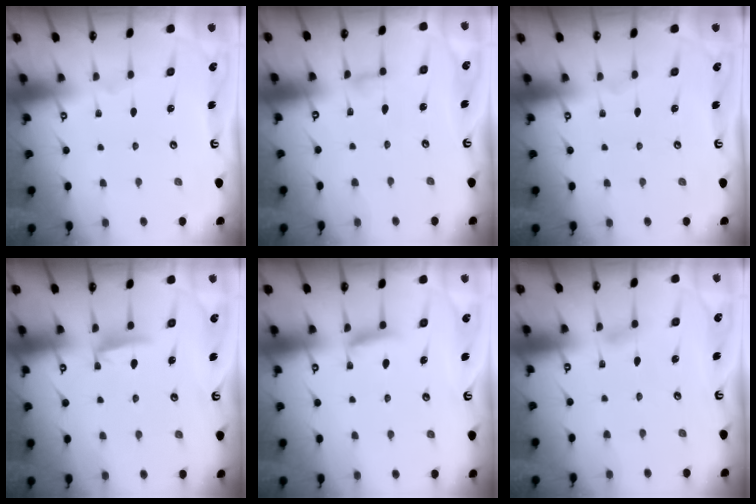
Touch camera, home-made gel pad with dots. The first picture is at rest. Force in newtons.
{"total": 3.9, "press": 3.9, "slide": 0.5}
{"total": 0.0}
{"total": 5.4, "press": 5.3, "slide": 0.9}
{"total": 6.7, "press": 6.6, "slide": 0.8}
{"total": 4.2, "press": 4.2, "slide": 0.5}